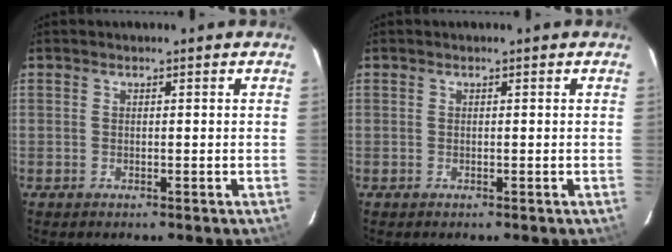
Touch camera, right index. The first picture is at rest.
{"total": 0.0}